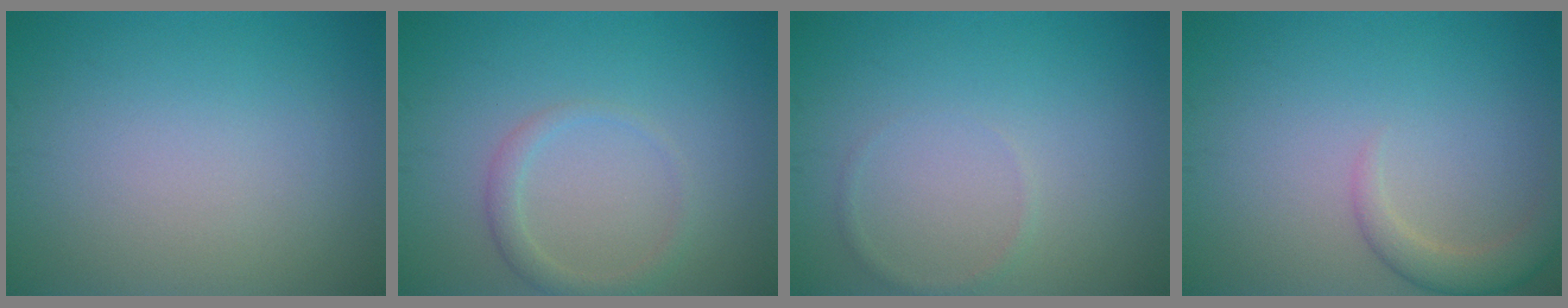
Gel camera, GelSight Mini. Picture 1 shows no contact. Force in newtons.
{"total": 1.7, "press": 1.7, "slide": 0.1}
{"total": 0.7, "press": 0.7, "slide": 0.0}
{"total": 2.5, "press": 2.5, "slide": 0.2}